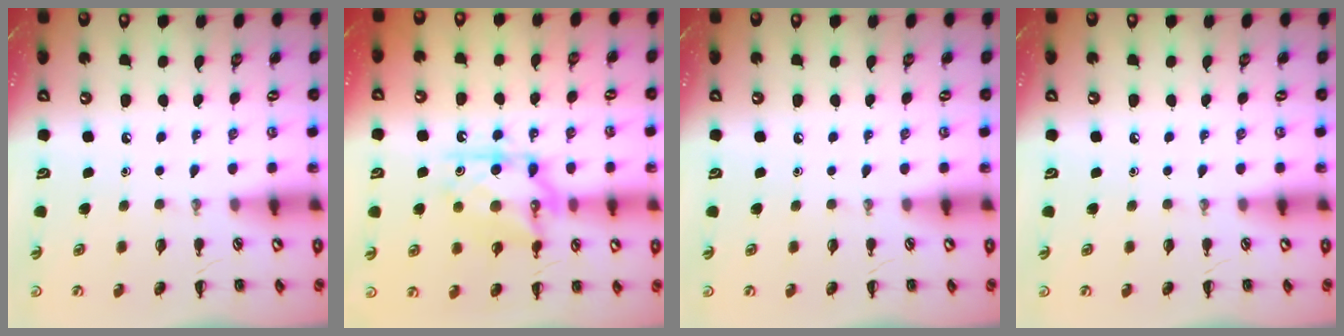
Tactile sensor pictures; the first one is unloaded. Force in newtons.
{"total": 13.1, "press": 13.1, "slide": 0.6}
{"total": 0.0}
{"total": 0.0}